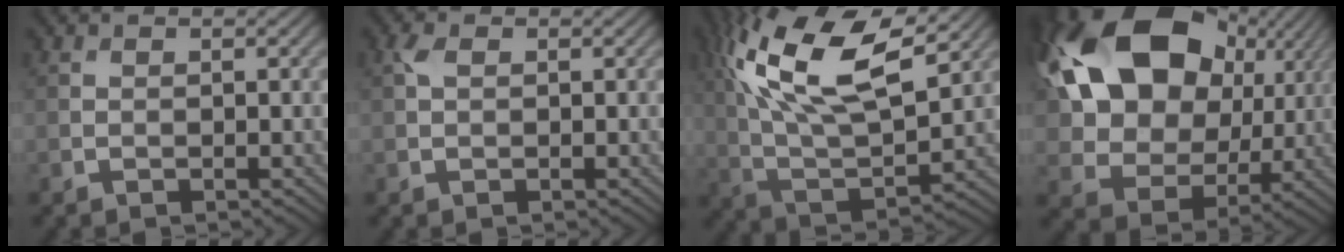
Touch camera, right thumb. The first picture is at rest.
{"total": 1.5, "force": [0.5, 0.9, 1.0], "torque": [-0.027, 0.005, 0.009]}
{"total": 17.4, "force": [8.0, 6.8, 13.8], "torque": [-0.311, 0.024, 0.147]}
{"total": 19.9, "force": [6.7, 14.2, 12.3], "torque": [-0.282, 0.024, 0.134]}